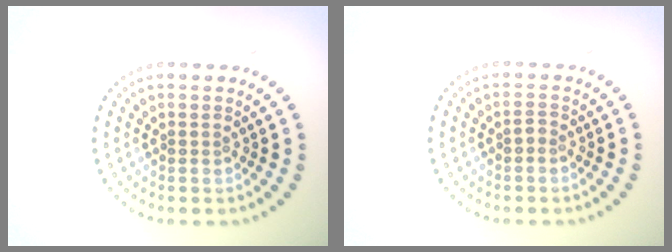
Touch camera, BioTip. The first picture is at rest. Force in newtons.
{"total": 0.6, "press": 0.6, "slide": 0.2}